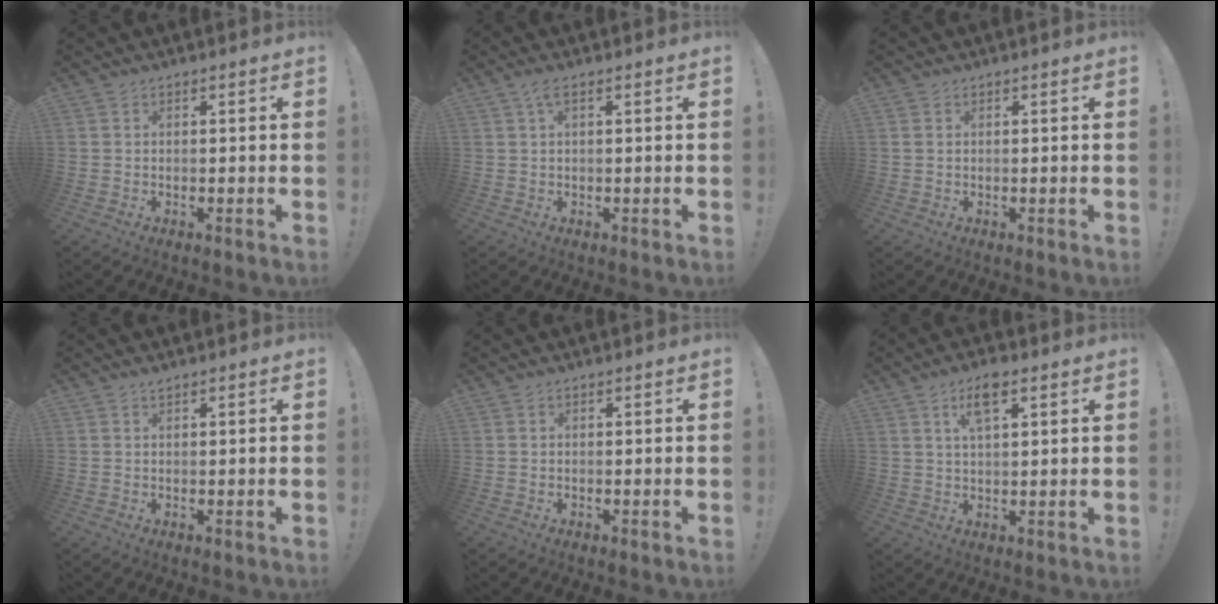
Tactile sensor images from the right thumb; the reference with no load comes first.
{"total": 2.3, "force": [0.8, 0.5, 2.2], "torque": [-0.045, 0.005, 0.012]}
{"total": 0.7, "force": [0.2, 0.6, 0.3], "torque": [-0.010, 0.004, 0.006]}
{"total": 0.7, "force": [0.5, -0.1, 0.4], "torque": [-0.001, -0.002, 0.009]}
{"total": 0.0}
{"total": 6.7, "force": [3.2, 2.4, 5.3], "torque": [-0.093, 0.000, 0.054]}